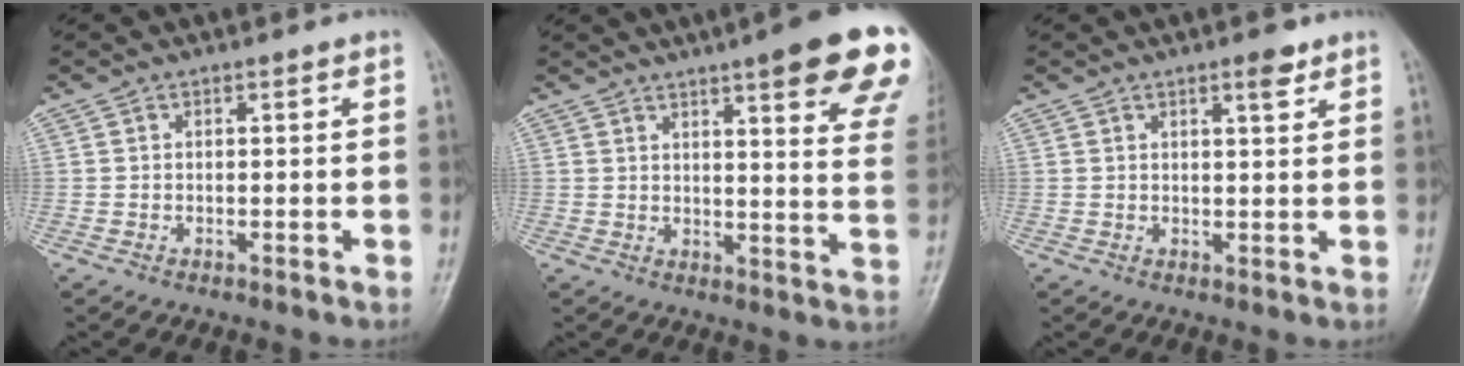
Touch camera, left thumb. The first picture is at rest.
{"total": 19.9, "force": [12.2, 3.3, 15.3], "torque": [-0.174, -0.040, 0.140]}
{"total": 3.1, "force": [2.0, 0.8, 2.2], "torque": [-0.028, -0.012, 0.029]}